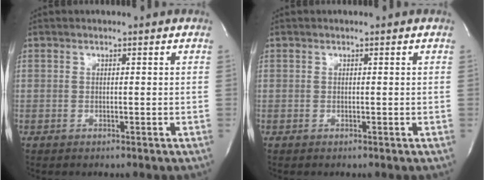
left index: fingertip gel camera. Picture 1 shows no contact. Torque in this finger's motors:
{"motor_torque": [0.03, 0.03, 0.00, 0.00]}